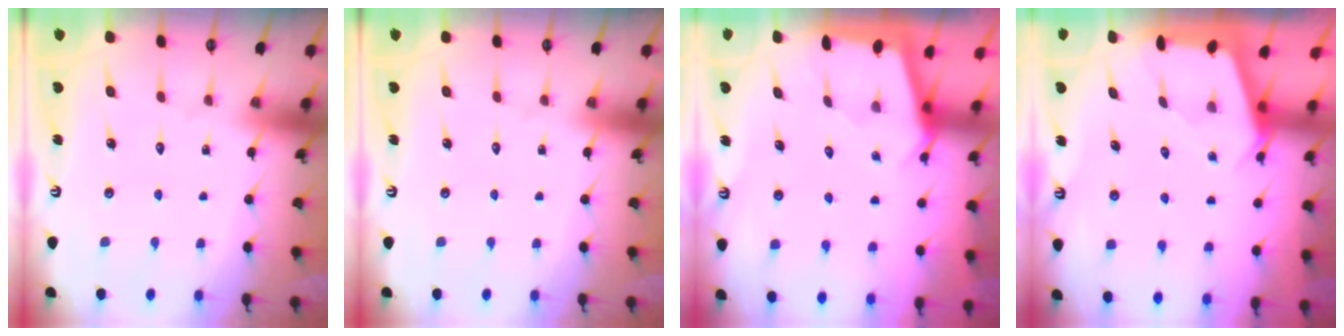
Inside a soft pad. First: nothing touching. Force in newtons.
{"total": 0.0}
{"total": 2.2, "press": 2.2, "slide": 0.3}
{"total": 2.4, "press": 2.4, "slide": 0.3}